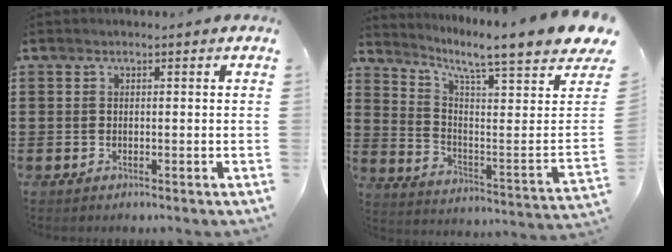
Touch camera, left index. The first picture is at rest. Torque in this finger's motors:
{"motor_torque": [0.26, 0.34, 0.70, 0.20]}